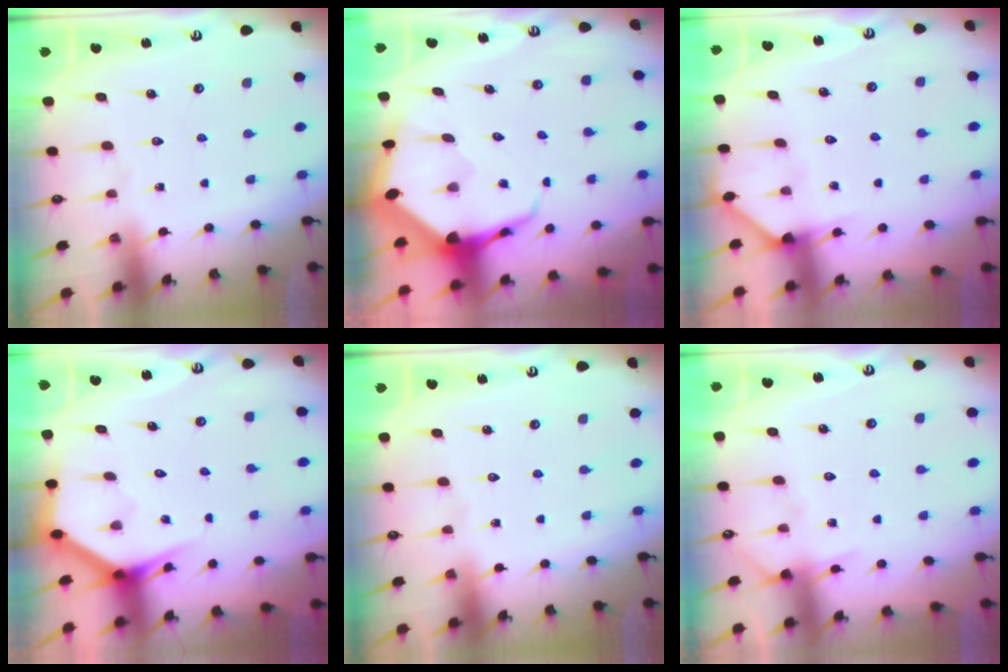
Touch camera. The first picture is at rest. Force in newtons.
{"total": 7.8, "press": 7.8, "slide": 0.8}
{"total": 3.5, "press": 3.5, "slide": 0.3}
{"total": 3.4, "press": 3.4, "slide": 0.3}
{"total": 0.0}
{"total": 4.6, "press": 4.5, "slide": 0.6}